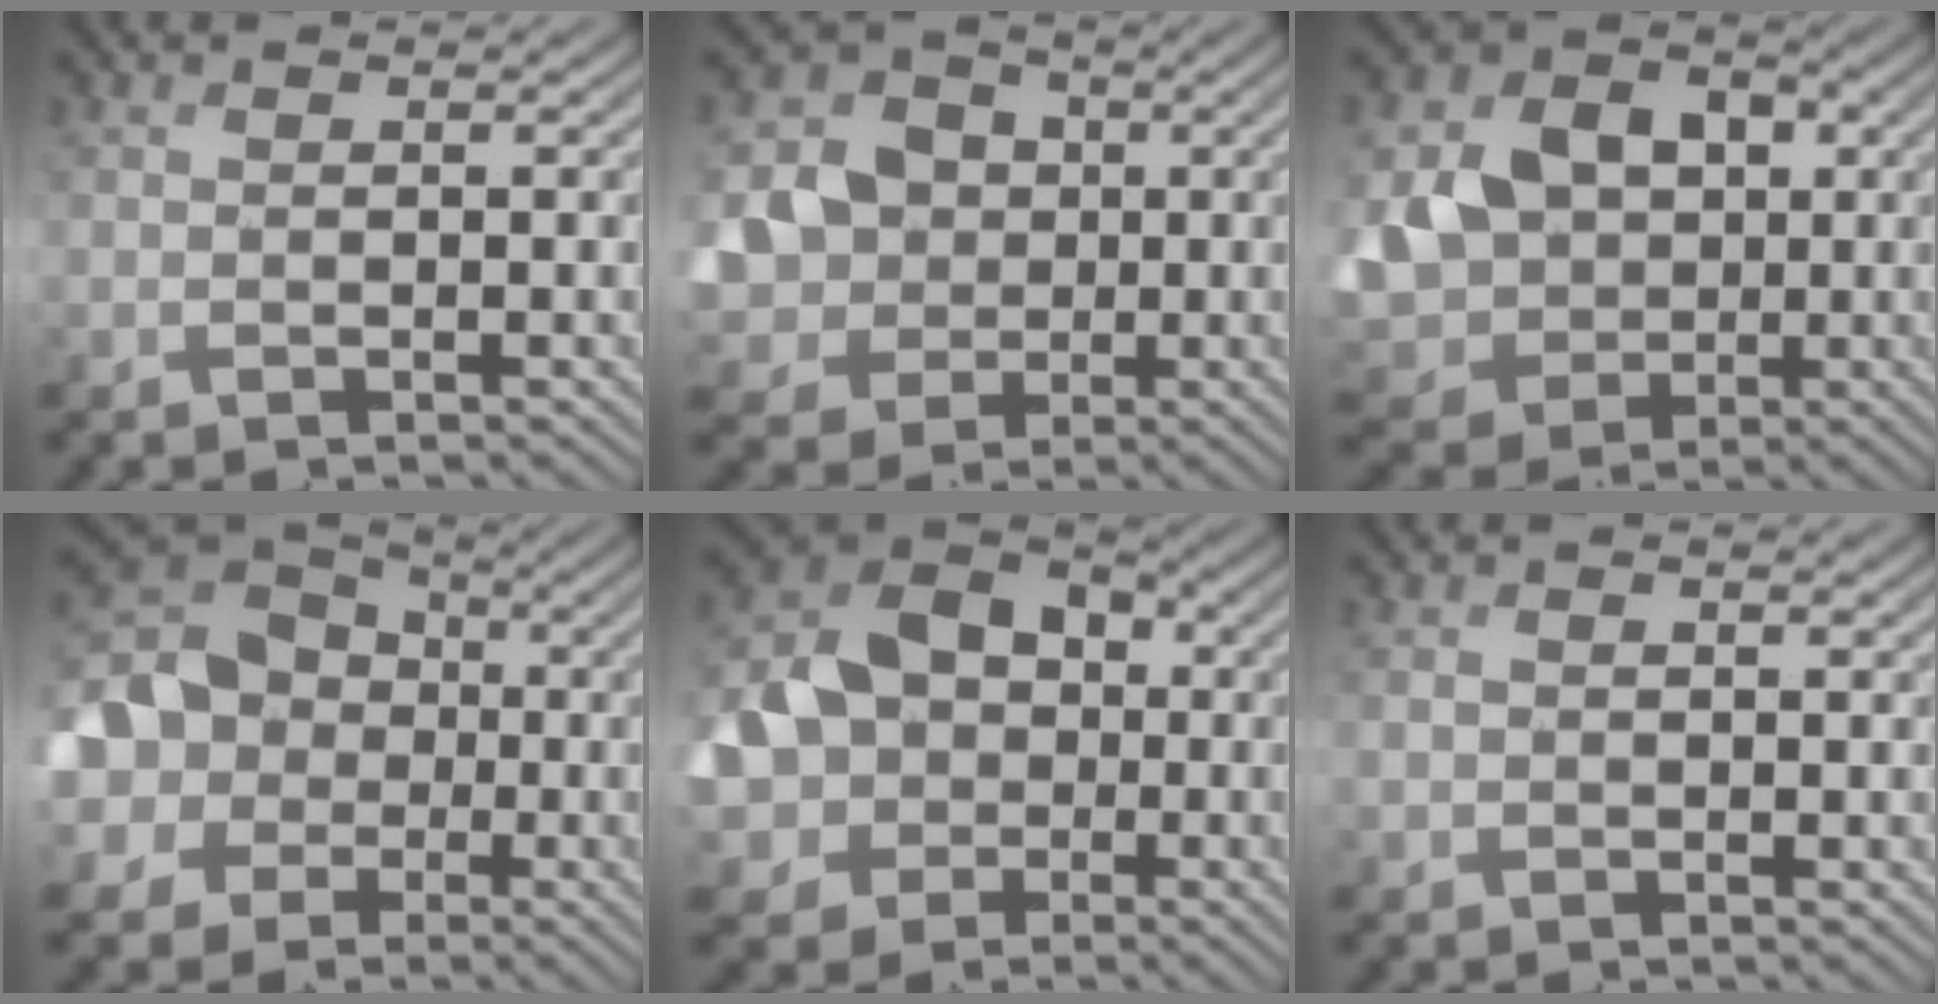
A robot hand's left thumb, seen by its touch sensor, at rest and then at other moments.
{"total": 9.8, "force": [-0.6, 9.0, 3.9], "torque": [-0.112, -0.019, -0.035]}
{"total": 11.1, "force": [0.4, 9.4, 5.8], "torque": [-0.142, -0.014, -0.002]}
{"total": 19.0, "force": [0.3, 16.7, 9.2], "torque": [-0.259, 0.009, -0.040]}
{"total": 15.6, "force": [-1.4, 13.0, 8.4], "torque": [-0.196, -0.019, -0.047]}
{"total": 0.9, "force": [0.0, 0.7, 0.5], "torque": [-0.012, 0.000, 0.000]}